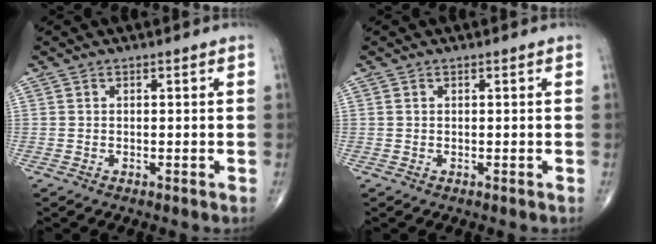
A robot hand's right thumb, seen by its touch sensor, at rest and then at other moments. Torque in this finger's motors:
{"motor_torque": [-0.08, -0.04, -0.26, 0.01, 0.00]}